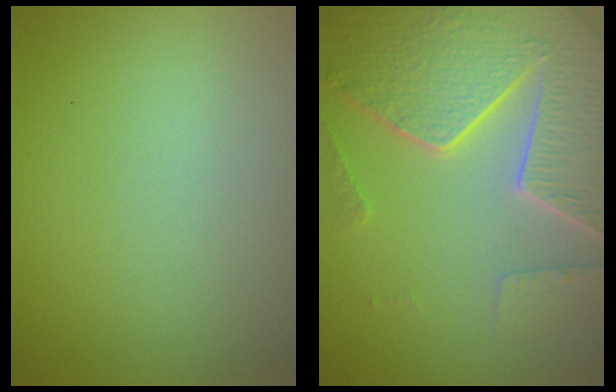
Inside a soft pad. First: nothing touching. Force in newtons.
{"total": 7.8, "press": 5.6, "slide": 5.4}